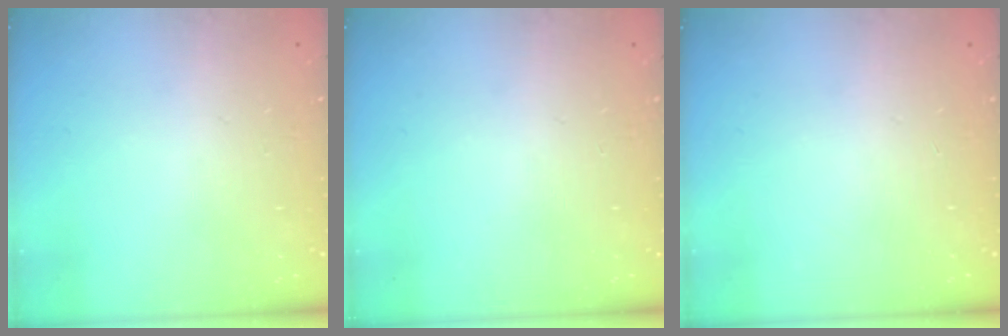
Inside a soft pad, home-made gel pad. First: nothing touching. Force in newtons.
{"total": 0.0}
{"total": 0.0}